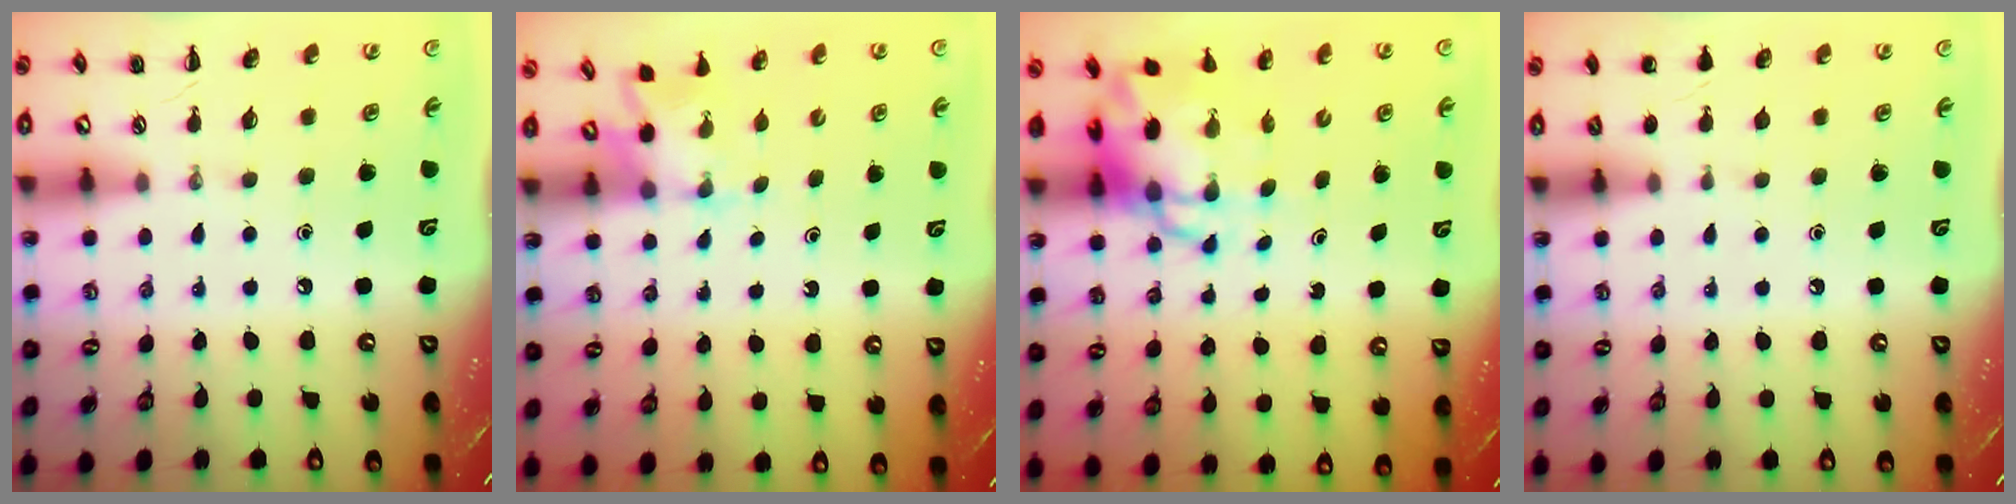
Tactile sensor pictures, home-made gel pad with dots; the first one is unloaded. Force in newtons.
{"total": 1.6, "press": 1.5, "slide": 0.6}
{"total": 8.3, "press": 8.0, "slide": 2.2}
{"total": 1.1, "press": 1.0, "slide": 0.2}